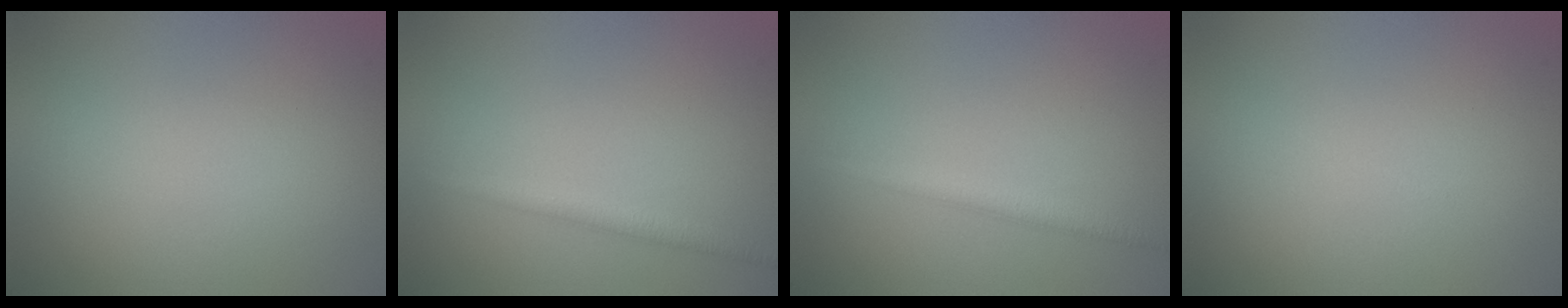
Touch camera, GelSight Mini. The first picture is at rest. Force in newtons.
{"total": 2.0, "press": 2.0, "slide": 0.0}
{"total": 2.1, "press": 2.1, "slide": 0.0}
{"total": 0.0}